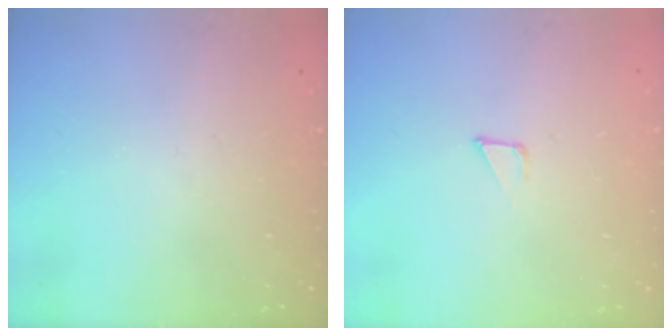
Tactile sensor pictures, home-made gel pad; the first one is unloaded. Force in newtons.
{"total": 1.7, "press": 1.7, "slide": 0.0}